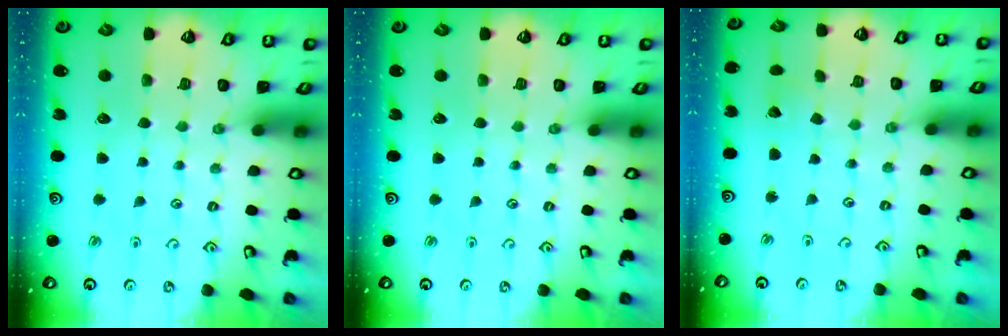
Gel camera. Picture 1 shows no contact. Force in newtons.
{"total": 0.0}
{"total": 2.3, "press": 2.2, "slide": 0.3}